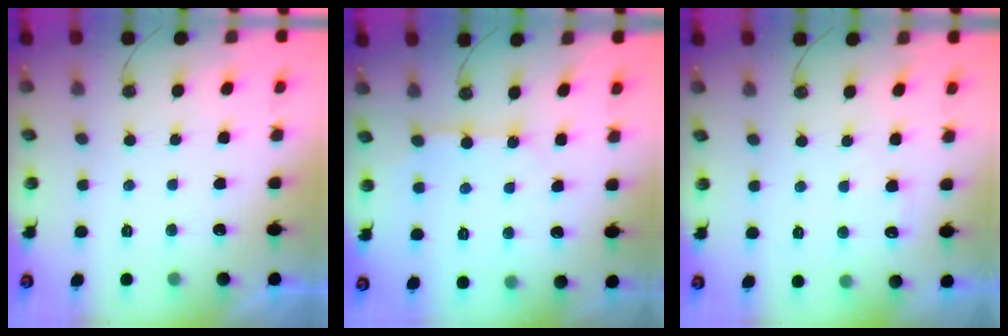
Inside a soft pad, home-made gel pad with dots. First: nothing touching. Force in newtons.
{"total": 5.3, "press": 5.3, "slide": 0.4}
{"total": 3.9, "press": 3.9, "slide": 0.4}